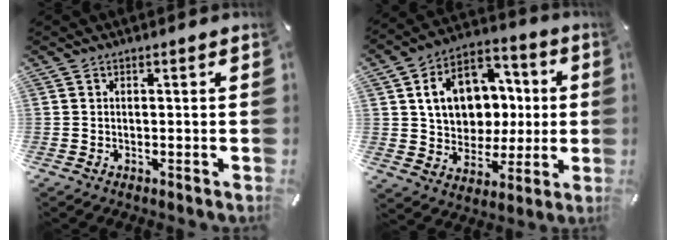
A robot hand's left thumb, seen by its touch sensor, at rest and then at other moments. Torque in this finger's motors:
{"motor_torque": [2.45, 2.56, 0.56, -0.12, 0.20]}